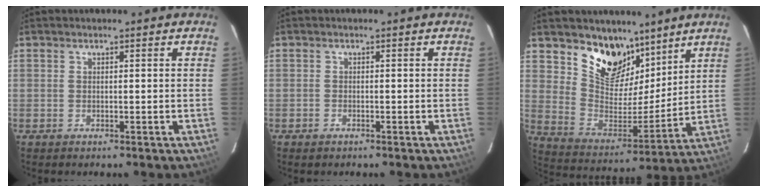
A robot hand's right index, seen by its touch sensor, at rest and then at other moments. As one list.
[{"total": 0.8, "force": [-0.6, 0.5, 0.2], "torque": [-0.006, 0.001, -0.012]}, {"total": 14.6, "force": [10.2, 8.3, 6.4], "torque": [-0.129, -0.015, 0.192]}]